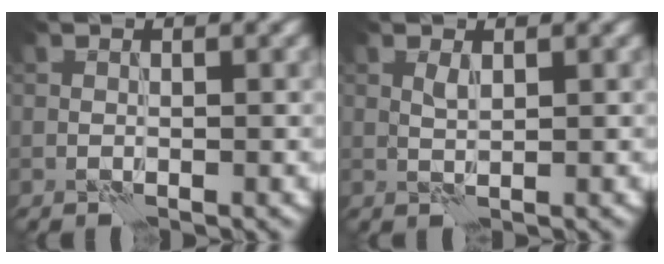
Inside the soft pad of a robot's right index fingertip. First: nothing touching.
{"total": 0.9, "force": [0.6, 0.1, 0.7], "torque": [-0.020, 0.003, 0.012]}